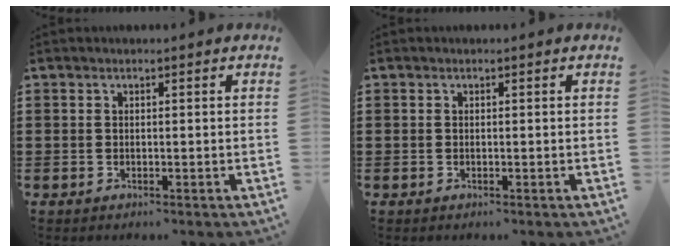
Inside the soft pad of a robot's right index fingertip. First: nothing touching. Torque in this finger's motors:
{"motor_torque": [-0.71, 1.43, 0.01, -0.01]}